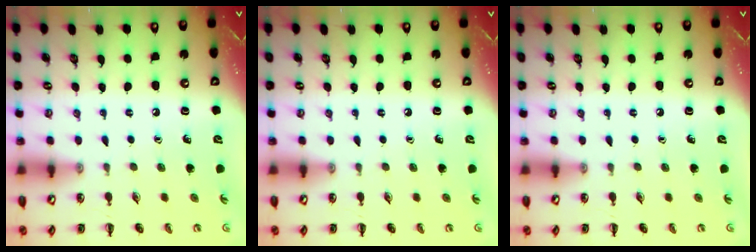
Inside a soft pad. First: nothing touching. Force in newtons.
{"total": 0.0}
{"total": 0.0}